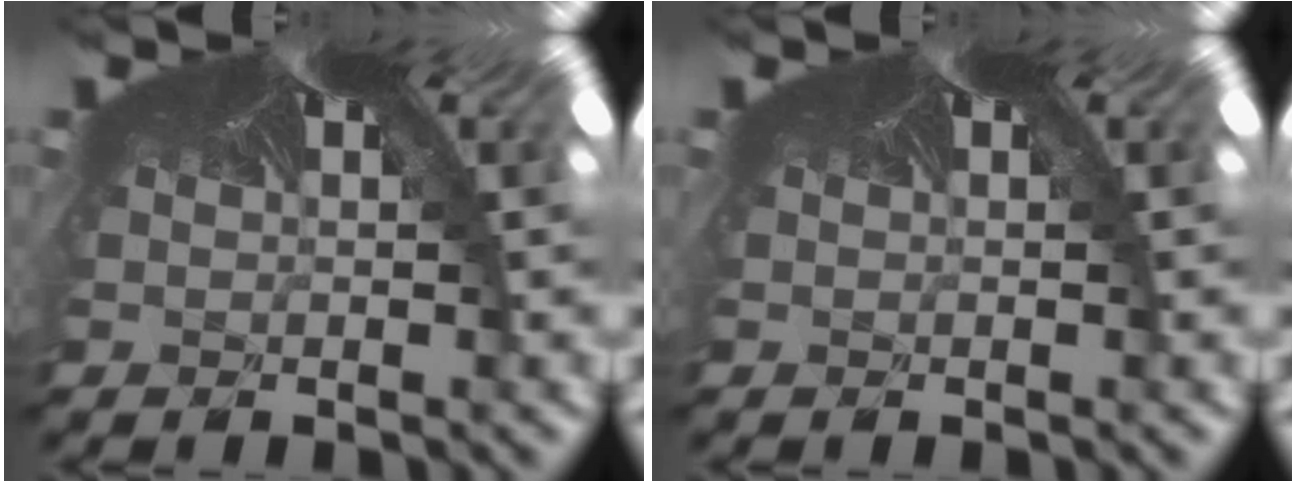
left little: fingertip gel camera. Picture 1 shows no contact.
{"total": 0.0}